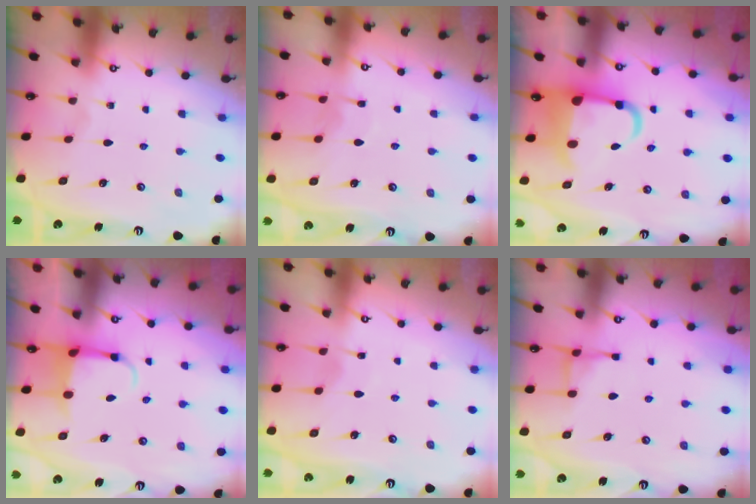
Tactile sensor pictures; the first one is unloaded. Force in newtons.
{"total": 6.5, "press": 6.5, "slide": 0.6}
{"total": 6.6, "press": 6.4, "slide": 1.7}
{"total": 3.7, "press": 3.6, "slide": 0.9}
{"total": 3.2, "press": 3.1, "slide": 0.4}
{"total": 3.7, "press": 3.7, "slide": 0.5}